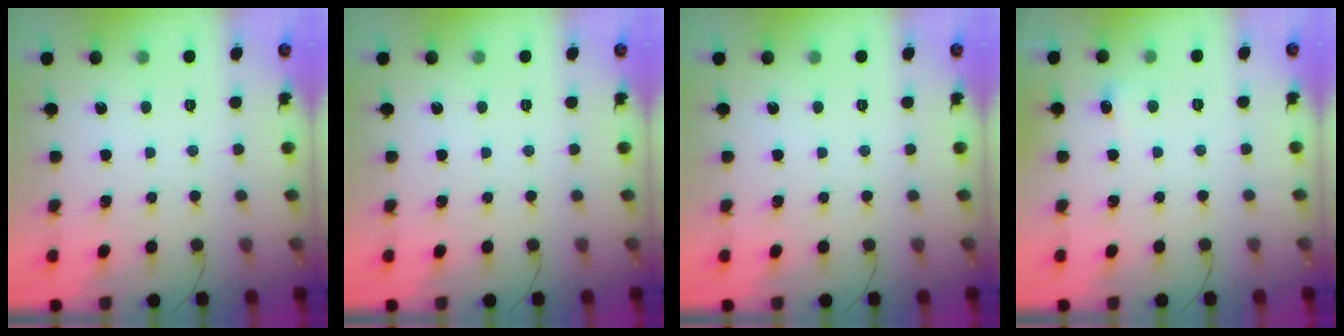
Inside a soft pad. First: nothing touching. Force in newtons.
{"total": 0.0}
{"total": 0.0}
{"total": 11.1, "press": 3.0, "slide": 10.7}